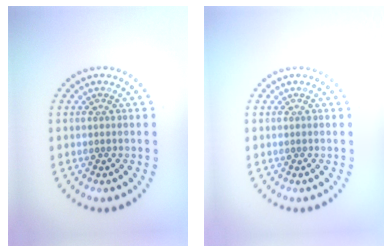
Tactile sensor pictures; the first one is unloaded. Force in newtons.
{"total": 0.0}